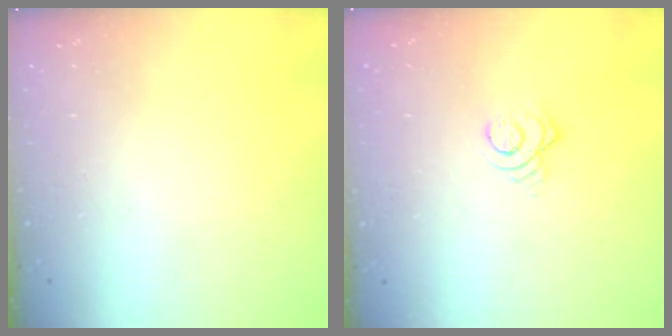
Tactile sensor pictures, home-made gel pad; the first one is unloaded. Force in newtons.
{"total": 3.6, "press": 3.6, "slide": 0.1}